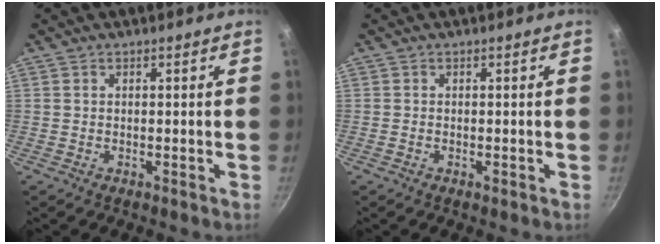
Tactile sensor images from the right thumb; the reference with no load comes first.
{"total": 0.6, "force": [-0.3, 0.3, 0.4], "torque": [-0.008, 0.001, -0.007]}